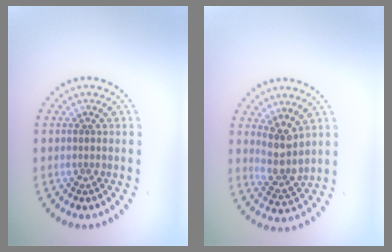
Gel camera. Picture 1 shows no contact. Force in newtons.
{"total": 3.1, "press": 2.4, "slide": 1.9}